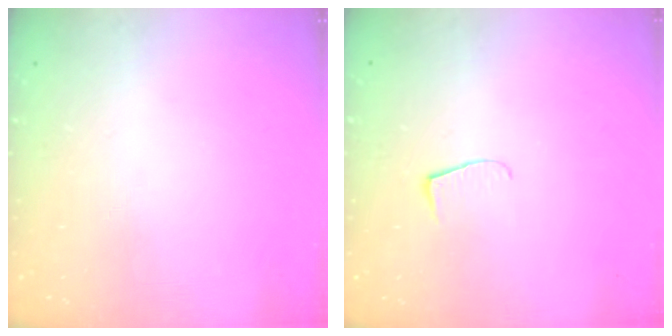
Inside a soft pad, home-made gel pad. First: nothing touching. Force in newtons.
{"total": 6.3, "press": 6.2, "slide": 0.8}